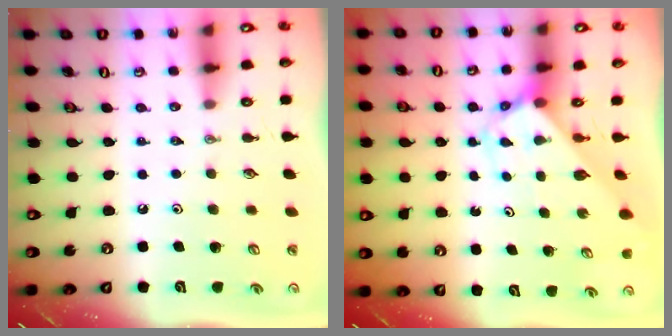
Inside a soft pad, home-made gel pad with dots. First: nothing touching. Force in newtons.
{"total": 2.8, "press": 2.8, "slide": 0.2}